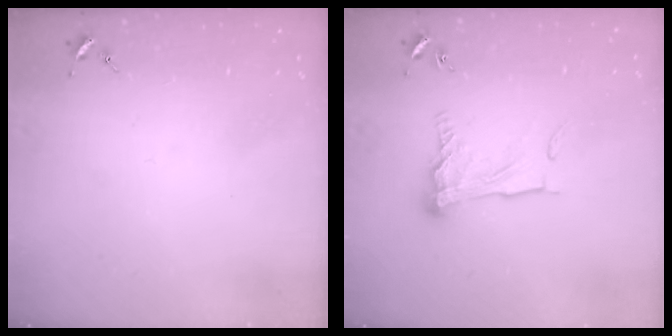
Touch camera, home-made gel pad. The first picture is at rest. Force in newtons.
{"total": 11.4, "press": 11.4, "slide": 0.9}